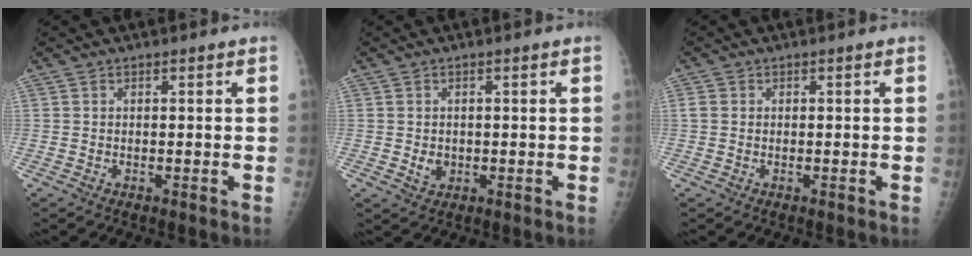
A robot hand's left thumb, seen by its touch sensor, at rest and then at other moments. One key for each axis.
{"total": 2.5, "fx": -0.2, "fy": 2.1, "fz": 1.3, "tx": -0.011, "ty": 0.000, "tz": 0.004}
{"total": 1.2, "fx": 0.1, "fy": 1.1, "fz": 0.6, "tx": -0.012, "ty": 0.001, "tz": 0.002}